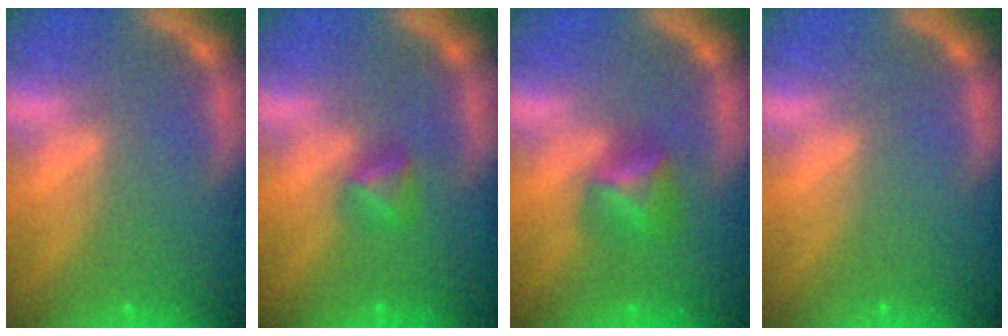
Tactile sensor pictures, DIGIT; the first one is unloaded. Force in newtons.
{"total": 1.9}
{"total": 2.9}
{"total": 0.0}